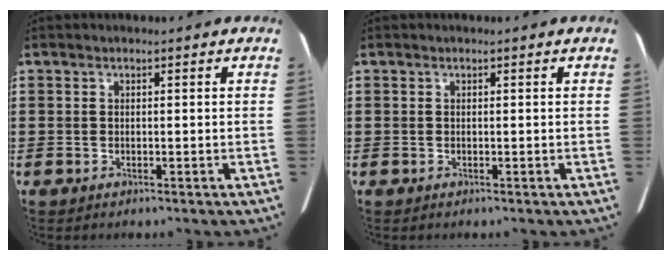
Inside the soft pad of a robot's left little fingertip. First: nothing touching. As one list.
[{"total": 0.0}]